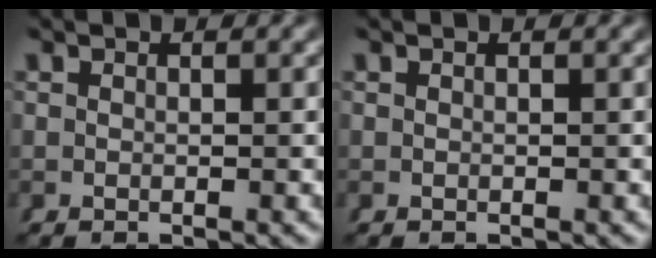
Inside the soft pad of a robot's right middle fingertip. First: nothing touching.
{"total": 0.0}